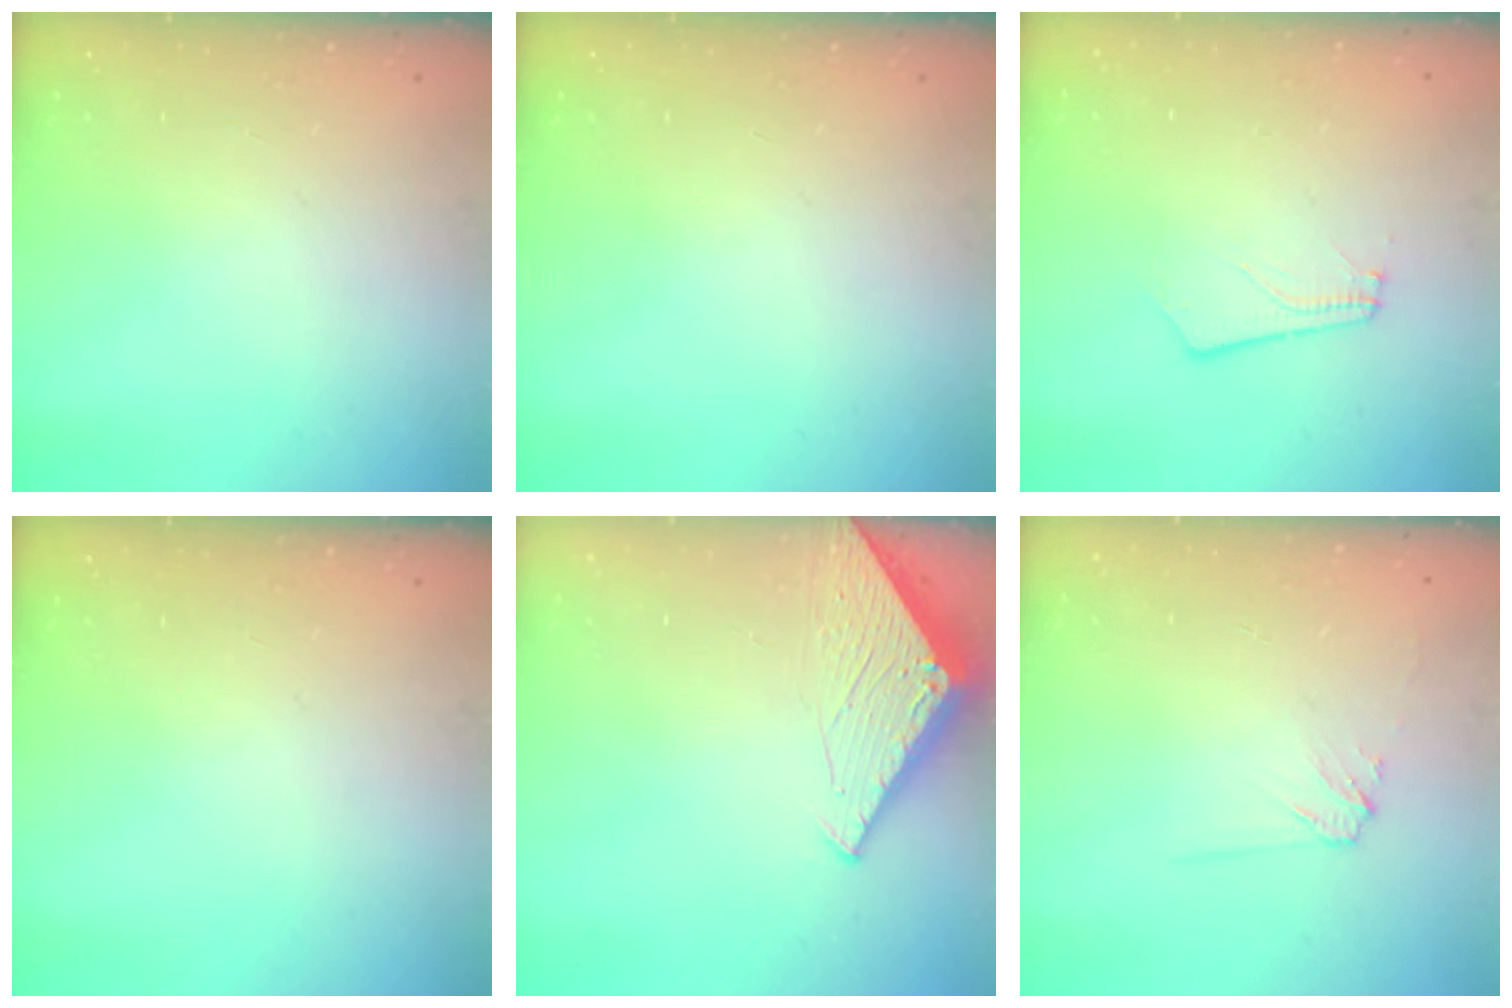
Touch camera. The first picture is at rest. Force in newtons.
{"total": 0.0}
{"total": 2.7, "press": 2.7, "slide": 0.4}
{"total": 0.0}
{"total": 2.8, "press": 2.8, "slide": 0.2}
{"total": 4.7, "press": 4.7, "slide": 0.6}